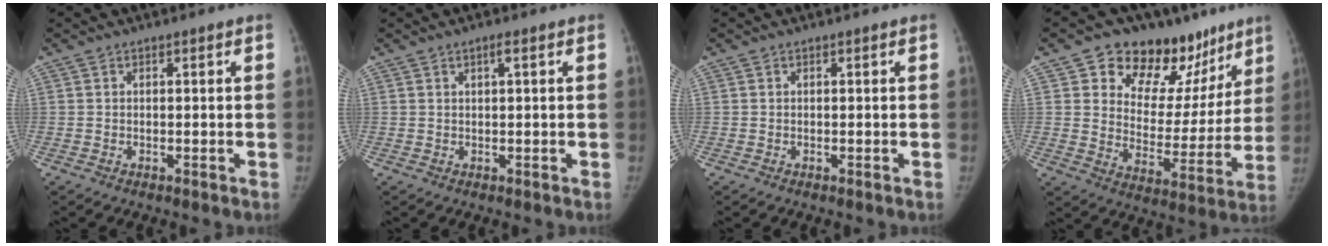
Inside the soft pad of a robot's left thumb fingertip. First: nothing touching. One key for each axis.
{"total": 1.2, "fx": 0.6, "fy": 0.2, "fz": 1.0, "tx": -0.016, "ty": 0.000, "tz": 0.009}
{"total": 0.0}
{"total": 20.6, "fx": 13.0, "fy": 12.3, "fz": 10.1, "tx": -0.070, "ty": -0.059, "tz": 0.191}